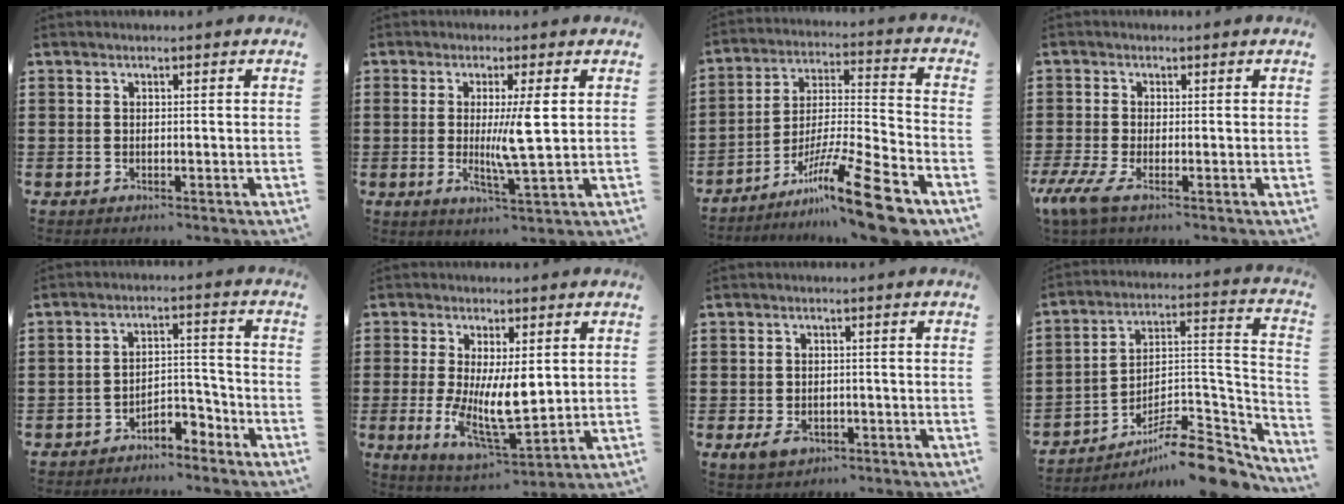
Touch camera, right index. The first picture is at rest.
{"total": 6.4, "force": [0.9, 0.3, 6.4], "torque": [-0.111, -0.008, 0.009]}
{"total": 15.7, "force": [-11.3, 0.7, 10.9], "torque": [-0.175, 0.030, -0.200]}
{"total": 3.2, "force": [-1.7, 0.1, 2.7], "torque": [-0.071, -0.018, -0.033]}
{"total": 4.3, "force": [-3.9, 1.2, 1.1], "torque": [-0.022, 0.013, -0.079]}
{"total": 9.0, "force": [0.1, 3.5, 8.3], "torque": [-0.139, -0.012, 0.002]}
{"total": 2.5, "force": [-1.1, 1.6, 1.5], "torque": [-0.038, -0.003, -0.023]}
{"total": 10.2, "force": [-8.3, 2.3, 5.5], "torque": [-0.078, 0.021, -0.158]}